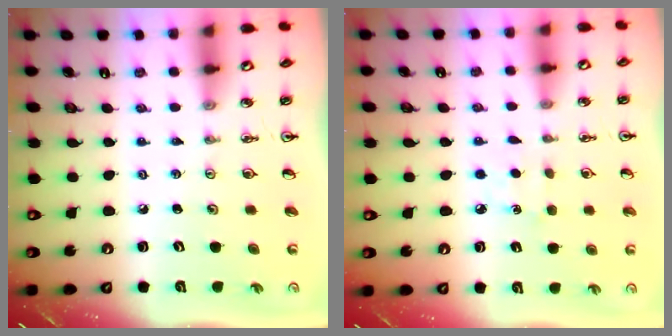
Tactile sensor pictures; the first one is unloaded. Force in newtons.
{"total": 4.5, "press": 4.5, "slide": 0.4}